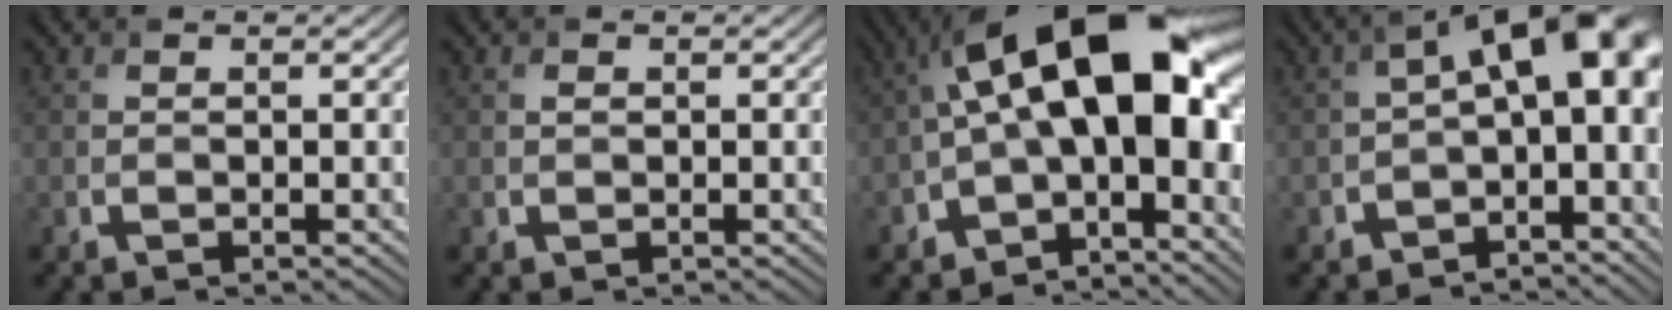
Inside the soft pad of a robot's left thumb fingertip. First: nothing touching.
{"total": 0.6, "force": [0.0, 0.4, 0.4], "torque": [-0.010, 0.000, -0.001]}
{"total": 17.0, "force": [-0.4, 8.7, 14.6], "torque": [-0.212, 0.029, -0.026]}
{"total": 13.1, "force": [-0.9, 7.0, 11.0], "torque": [-0.156, 0.005, -0.022]}